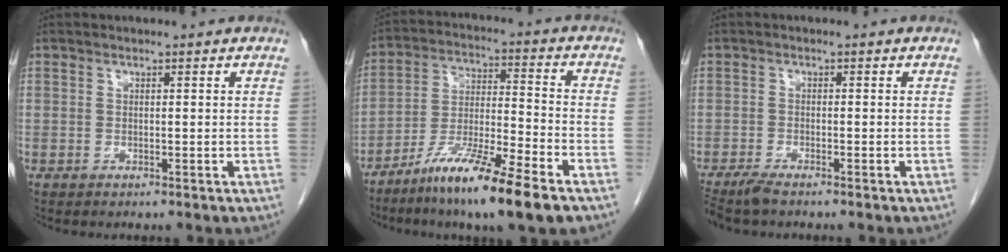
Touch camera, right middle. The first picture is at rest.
{"total": 14.2, "force": [-9.3, 0.4, 10.7], "torque": [-0.202, -0.030, -0.165]}
{"total": 3.6, "force": [-3.1, 0.4, 1.9], "torque": [-0.036, -0.010, -0.054]}